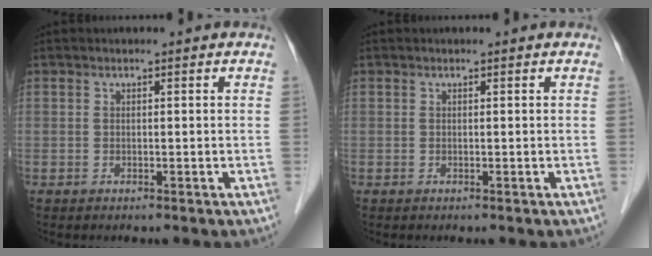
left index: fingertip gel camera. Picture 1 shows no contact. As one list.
[{"total": 0.0}]